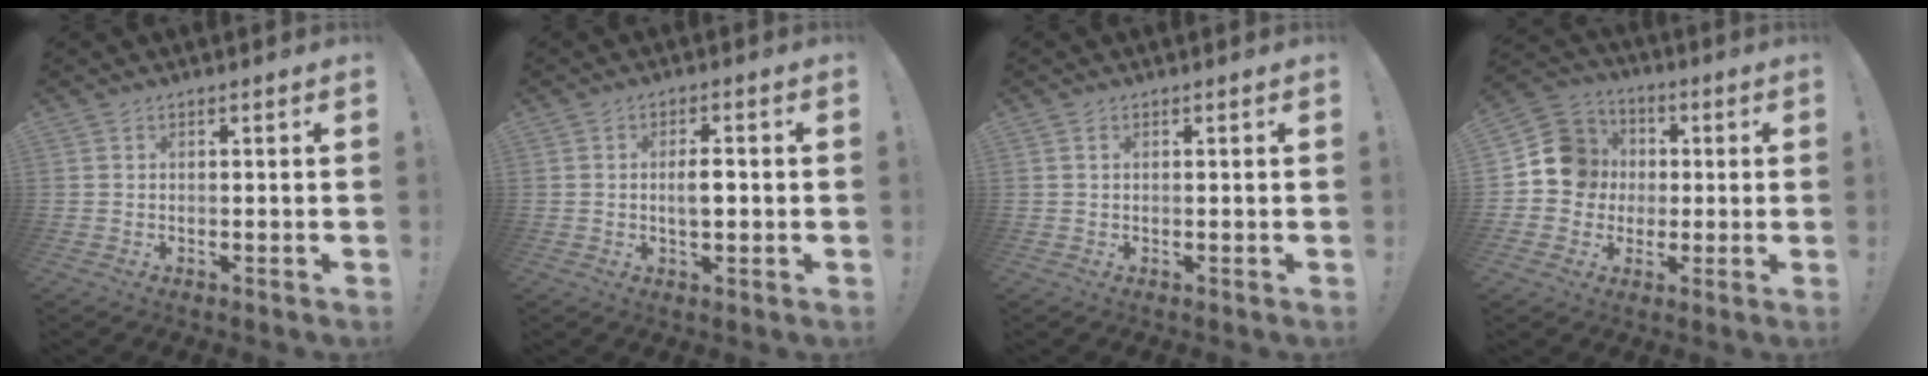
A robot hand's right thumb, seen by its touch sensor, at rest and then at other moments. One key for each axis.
{"total": 4.3, "fx": -0.3, "fy": 1.9, "fz": 3.9, "tx": -0.066, "ty": 0.001, "tz": -0.011}
{"total": 0.5, "fx": 0.1, "fy": 0.2, "fz": 0.5, "tx": -0.012, "ty": 0.003, "tz": 0.002}
{"total": 12.9, "fx": 0.5, "fy": 12.1, "fz": 4.3, "tx": -0.040, "ty": 0.015, "tz": 0.021}